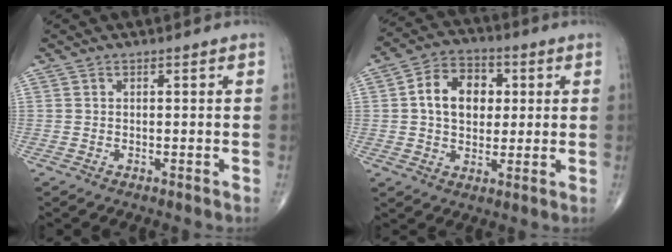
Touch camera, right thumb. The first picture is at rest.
{"total": 11.4, "force": [1.8, 8.3, 7.6], "torque": [-0.097, 0.011, 0.026]}